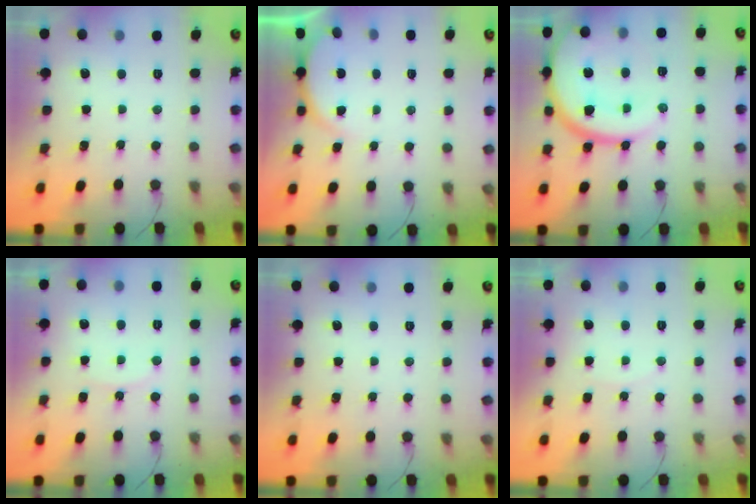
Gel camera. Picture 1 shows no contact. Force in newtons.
{"total": 4.2, "press": 4.2, "slide": 0.6}
{"total": 21.4, "press": 21.2, "slide": 2.9}
{"total": 6.0, "press": 6.0, "slide": 0.7}
{"total": 0.0}
{"total": 3.9, "press": 3.9, "slide": 0.3}